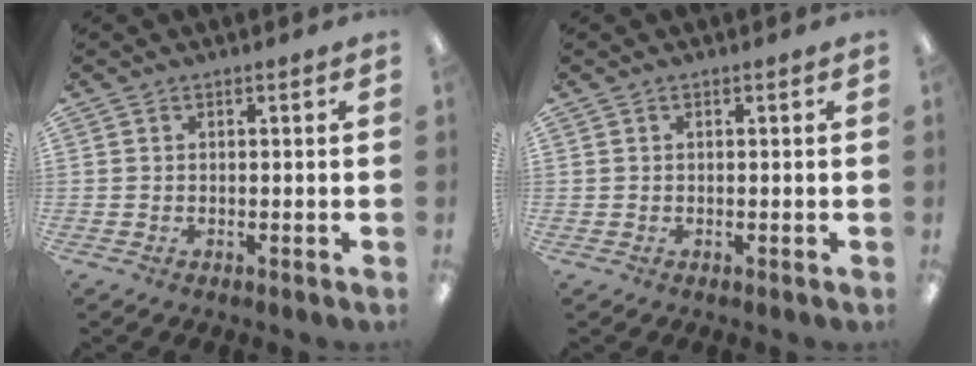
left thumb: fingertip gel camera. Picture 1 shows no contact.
{"total": 0.0}